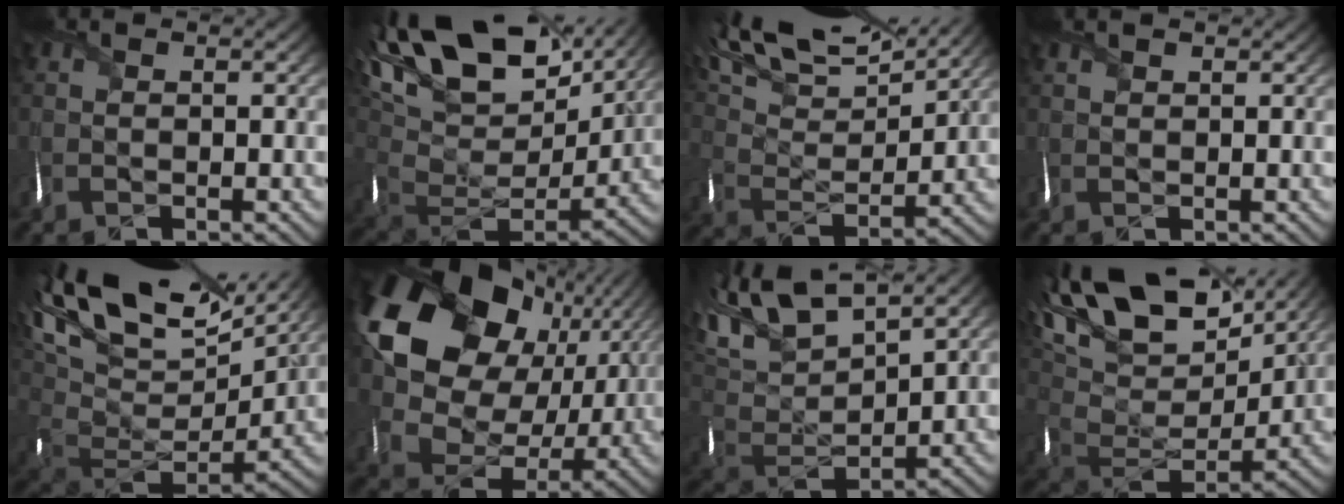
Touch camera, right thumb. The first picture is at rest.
{"total": 20.3, "force": [9.4, 11.1, 14.2], "torque": [-0.277, 0.008, 0.172]}
{"total": 16.6, "force": [13.0, 5.3, 8.8], "torque": [-0.224, 0.032, 0.193]}
{"total": 1.3, "force": [1.1, 0.4, 0.5], "torque": [-0.015, 0.009, 0.024]}
{"total": 19.1, "force": [9.2, 9.5, 13.8], "torque": [-0.248, 0.029, 0.186]}
{"total": 20.7, "force": [6.4, 15.4, 12.3], "torque": [-0.271, -0.003, 0.135]}
{"total": 14.8, "force": [8.9, 6.0, 10.2], "torque": [-0.260, 0.042, 0.164]}
{"total": 19.3, "force": [10.6, 9.8, 12.8], "torque": [-0.268, 0.026, 0.182]}